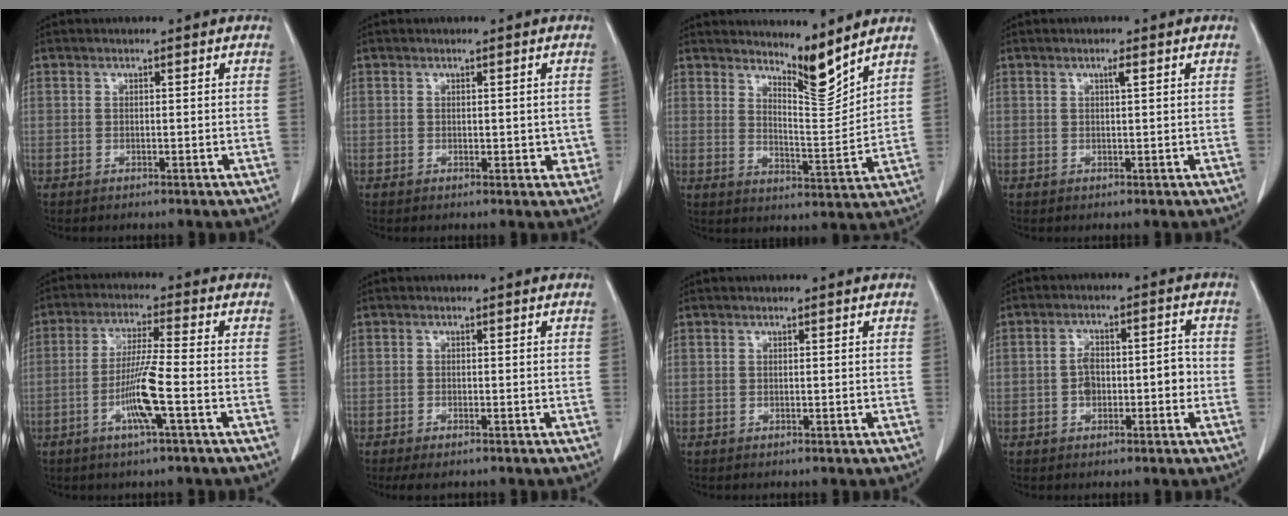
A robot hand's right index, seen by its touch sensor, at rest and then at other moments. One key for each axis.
{"total": 2.3, "fx": 0.0, "fy": 1.5, "fz": 1.8, "tx": -0.014, "ty": -0.002, "tz": 0.002}
{"total": 6.6, "fx": 6.0, "fy": 0.0, "fz": 2.7, "tx": -0.047, "ty": -0.026, "tz": 0.103}
{"total": 1.0, "fx": 0.5, "fy": 0.0, "fz": 0.9, "tx": -0.018, "ty": 0.001, "tz": 0.009}
{"total": 7.9, "fx": -2.7, "fy": -0.5, "fz": 7.4, "tx": -0.144, "ty": -0.008, "tz": -0.055}
{"total": 2.6, "fx": -2.0, "fy": 0.8, "fz": 1.5, "tx": -0.025, "ty": -0.006, "tz": -0.025}
{"total": 0.0}
{"total": 5.8, "fx": -1.2, "fy": 3.0, "fz": 4.9, "tx": -0.079, "ty": 0.026, "tz": -0.019}